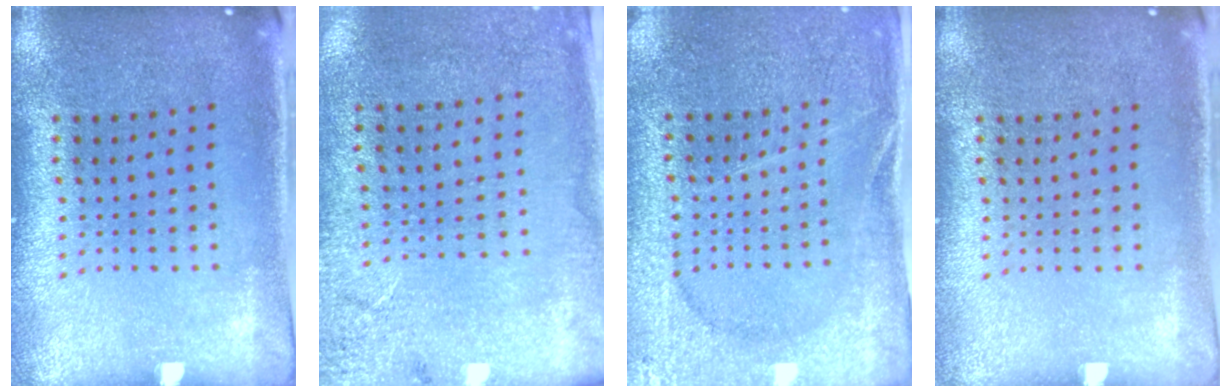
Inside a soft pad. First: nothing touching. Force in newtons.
{"total": 2.7, "press": 2.2, "slide": 1.5}
{"total": 2.9, "press": 2.9, "slide": 0.3}
{"total": 0.0}